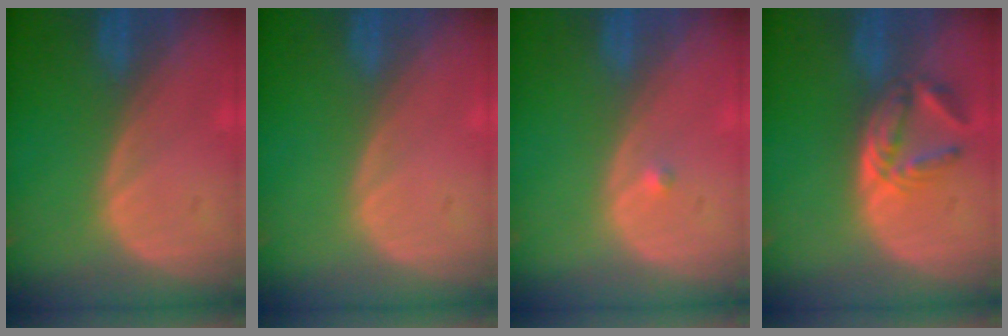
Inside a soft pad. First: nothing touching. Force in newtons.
{"total": 0.0}
{"total": 0.7, "press": 0.5, "slide": 0.4}
{"total": 5.8, "press": 5.2, "slide": 2.6}